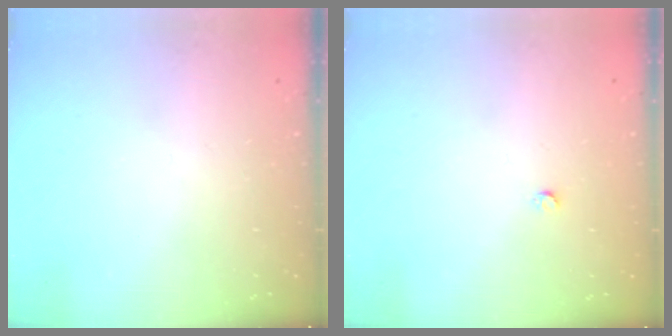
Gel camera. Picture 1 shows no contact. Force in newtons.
{"total": 2.4, "press": 2.4, "slide": 0.3}